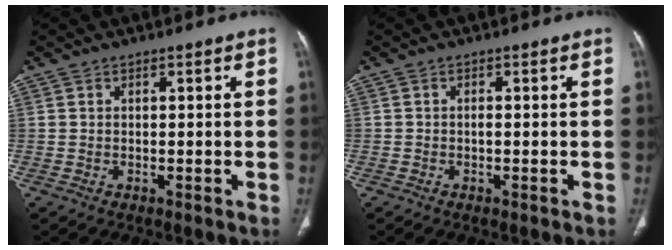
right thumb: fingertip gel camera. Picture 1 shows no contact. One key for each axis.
{"total": 1.1, "fx": -0.4, "fy": 0.2, "fz": 1.0, "tx": -0.020, "ty": 0.000, "tz": -0.009}